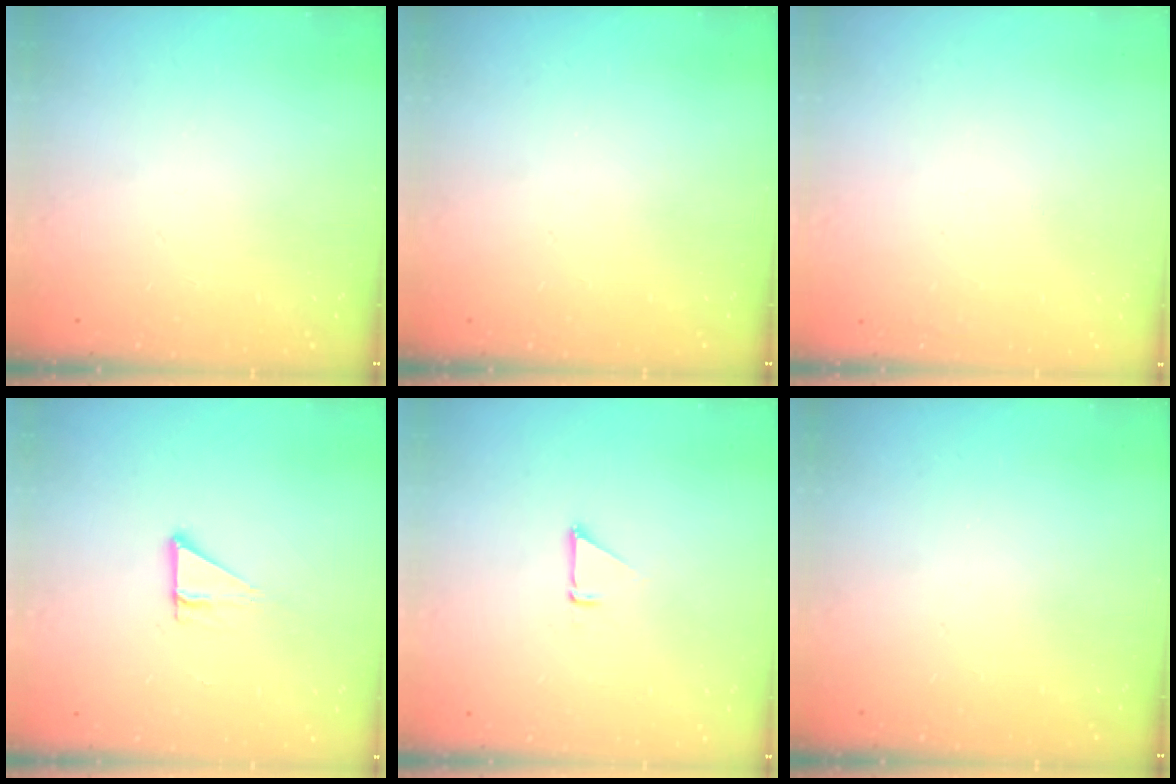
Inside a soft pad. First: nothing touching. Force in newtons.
{"total": 0.0}
{"total": 2.6, "press": 2.6, "slide": 0.2}
{"total": 3.1, "press": 3.1, "slide": 0.2}
{"total": 1.5, "press": 1.5, "slide": 0.1}
{"total": 0.0}